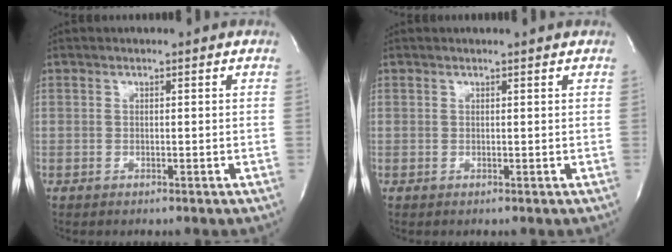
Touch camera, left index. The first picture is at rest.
{"total": 1.3, "force": [1.2, -0.3, 0.4], "torque": [-0.015, 0.002, 0.018]}